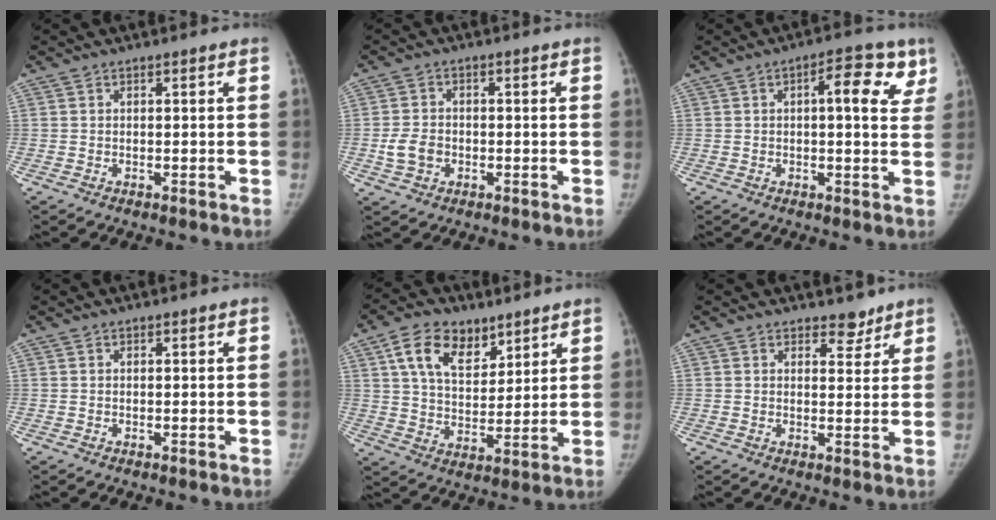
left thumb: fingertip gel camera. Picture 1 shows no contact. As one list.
[{"total": 4.9, "force": [-1.2, 3.8, 2.8], "torque": [-0.047, 0.007, -0.019]}, {"total": 9.1, "force": [3.3, 3.8, 7.6], "torque": [-0.071, 0.000, 0.035]}, {"total": 0.0}, {"total": 12.1, "force": [6.7, 7.3, 7.0], "torque": [-0.092, -0.030, 0.123]}, {"total": 3.5, "force": [2.8, 1.9, 0.8], "torque": [0.014, -0.020, 0.040]}]